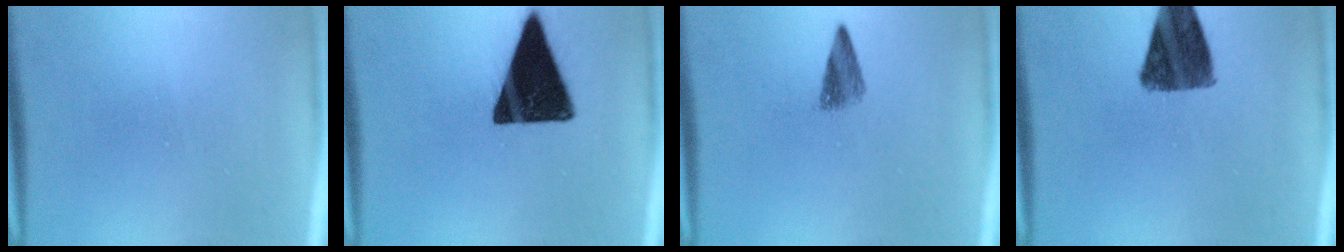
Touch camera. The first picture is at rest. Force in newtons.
{"total": 17.6}
{"total": 2.7}
{"total": 10.7}